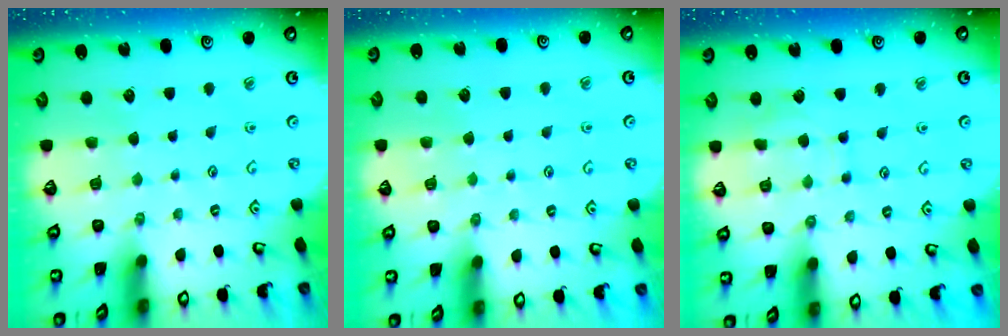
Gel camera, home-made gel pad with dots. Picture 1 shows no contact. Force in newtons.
{"total": 4.3, "press": 4.3, "slide": 0.5}
{"total": 7.9, "press": 7.8, "slide": 1.0}